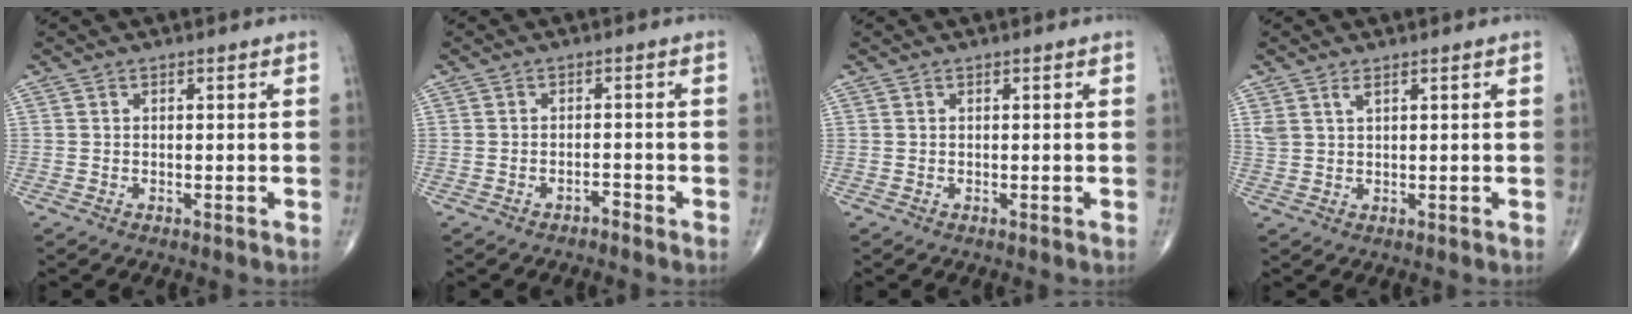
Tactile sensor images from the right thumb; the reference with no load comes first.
{"total": 1.3, "force": [-1.2, 0.4, 0.3], "torque": [-0.002, 0.008, -0.019]}
{"total": 0.0}
{"total": 2.1, "force": [1.4, 0.7, 1.4], "torque": [-0.032, 0.000, 0.035]}